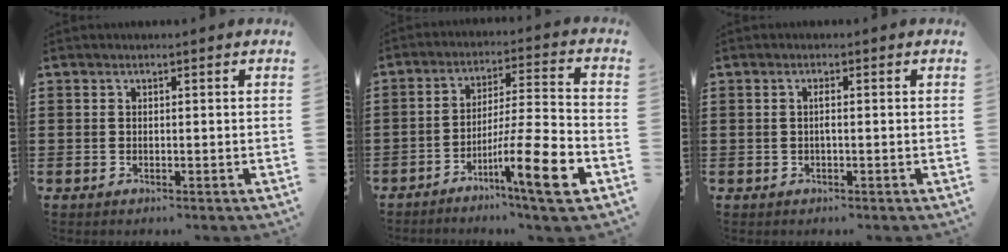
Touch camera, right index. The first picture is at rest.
{"total": 12.2, "force": [-6.3, 1.0, 10.5], "torque": [-0.168, 0.002, -0.114]}
{"total": 1.1, "force": [-0.2, 0.1, 1.1], "torque": [-0.023, -0.002, -0.004]}